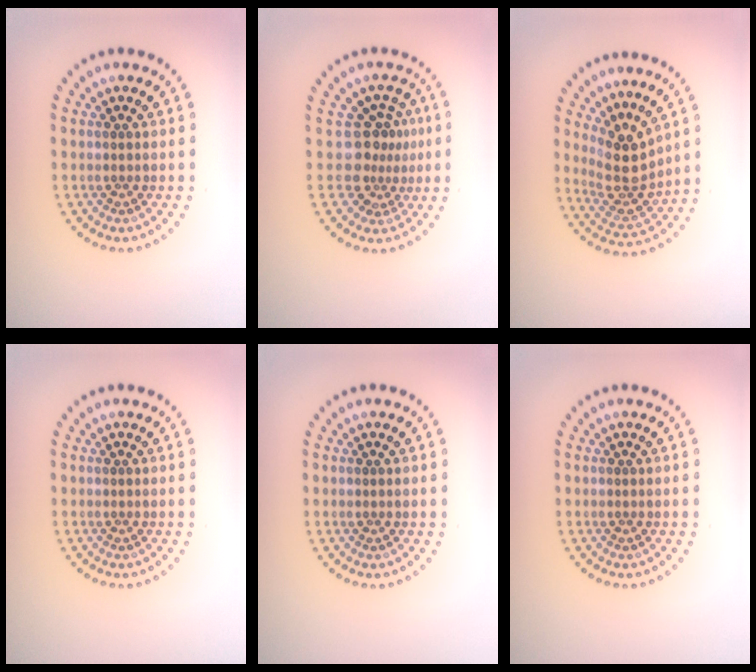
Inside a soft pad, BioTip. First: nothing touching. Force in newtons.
{"total": 3.4, "press": 2.4, "slide": 2.5}
{"total": 3.9, "press": 3.3, "slide": 2.0}
{"total": 0.0}
{"total": 0.0}
{"total": 0.0}